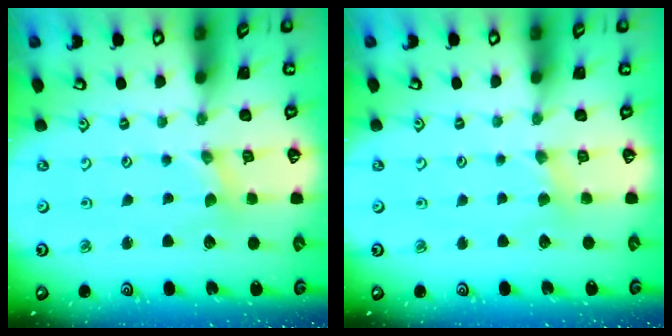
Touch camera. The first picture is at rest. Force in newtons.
{"total": 3.0, "press": 2.9, "slide": 0.5}